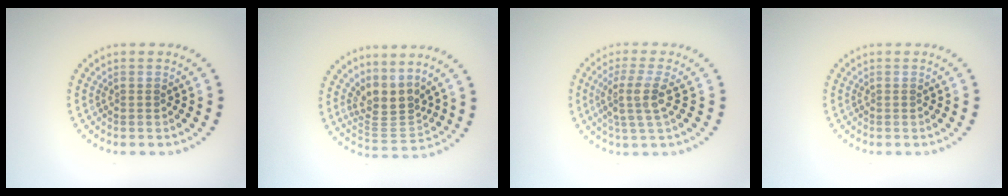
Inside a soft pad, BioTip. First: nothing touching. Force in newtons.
{"total": 3.4, "press": 2.5, "slide": 2.3}
{"total": 3.5, "press": 2.7, "slide": 2.2}
{"total": 0.0}